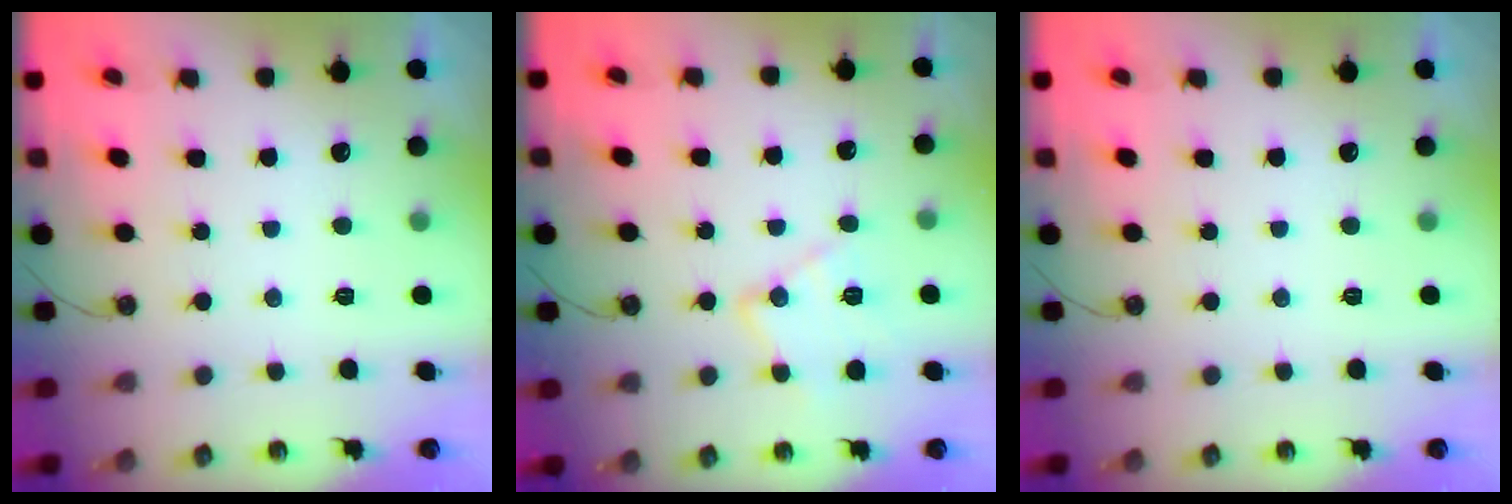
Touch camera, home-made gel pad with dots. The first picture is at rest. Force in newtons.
{"total": 13.3, "press": 13.3, "slide": 0.6}
{"total": 0.0}